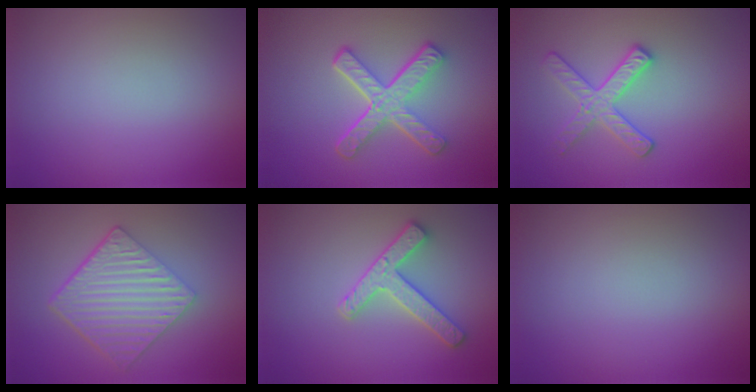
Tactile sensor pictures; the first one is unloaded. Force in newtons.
{"total": 5.3, "press": 3.7, "slide": 3.8}
{"total": 2.8, "press": 2.7, "slide": 0.6}
{"total": 6.3, "press": 4.3, "slide": 4.6}
{"total": 2.9, "press": 2.9, "slide": 0.5}
{"total": 0.0}